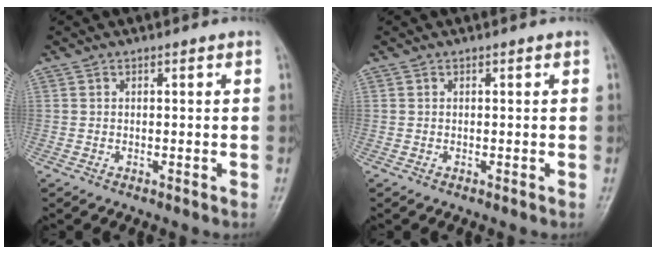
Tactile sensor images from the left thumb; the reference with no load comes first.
{"total": 0.0}